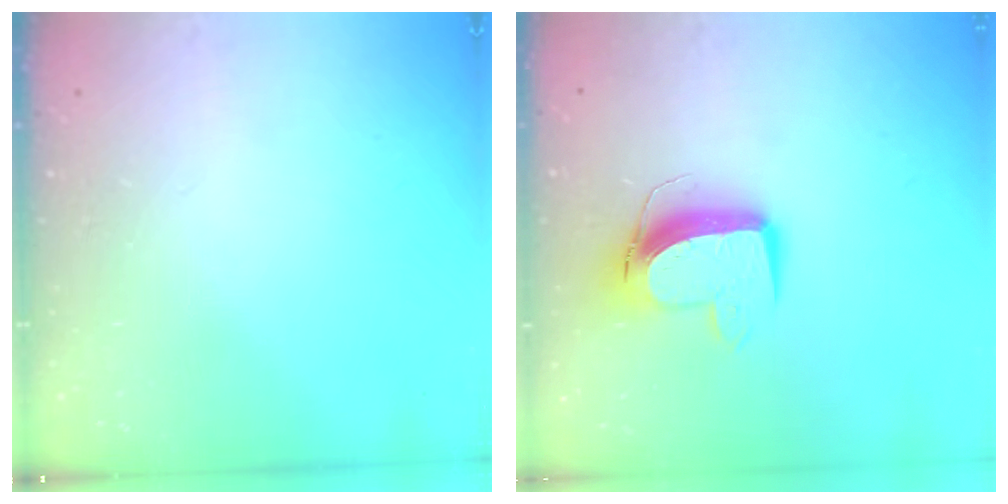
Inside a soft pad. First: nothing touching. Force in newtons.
{"total": 11.1, "press": 11.0, "slide": 1.0}